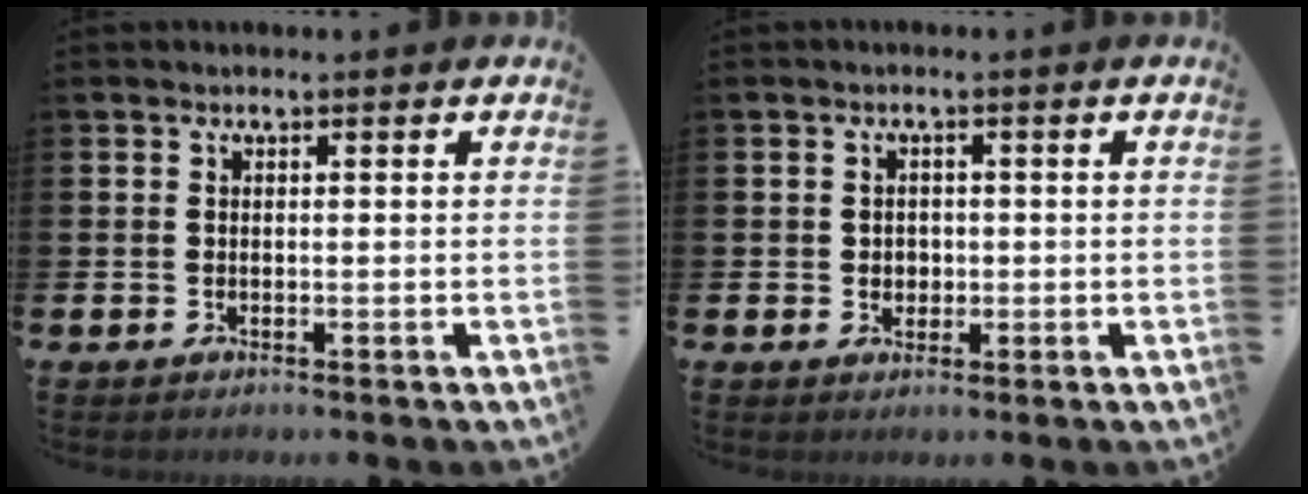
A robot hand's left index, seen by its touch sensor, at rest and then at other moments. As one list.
[{"total": 1.7, "force": [0.2, 1.6, 0.6], "torque": [0.007, 0.000, -0.003]}]